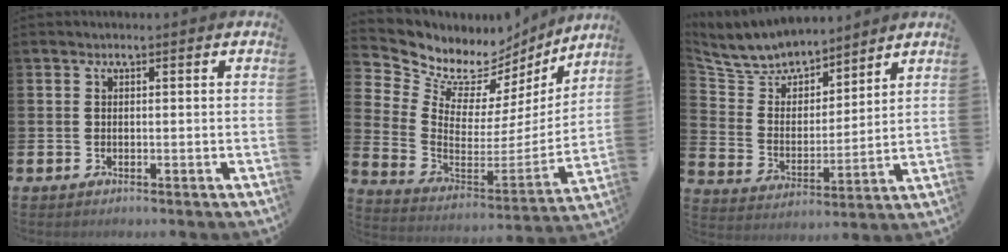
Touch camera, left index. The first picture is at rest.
{"total": 9.1, "force": [8.0, 4.3, 1.0], "torque": [-0.059, -0.074, 0.141]}
{"total": 7.4, "force": [7.1, 2.2, 0.5], "torque": [-0.054, -0.057, 0.126]}